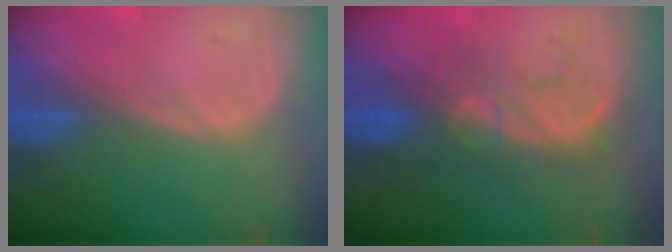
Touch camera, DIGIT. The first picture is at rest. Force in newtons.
{"total": 7.8, "press": 7.7, "slide": 1.3}